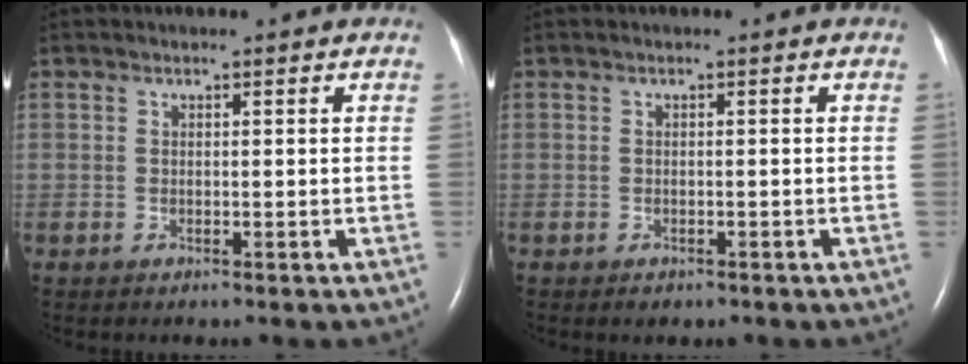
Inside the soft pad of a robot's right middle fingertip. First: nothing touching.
{"total": 1.2, "force": [-0.8, 0.7, 0.5], "torque": [-0.008, 0.000, -0.006]}